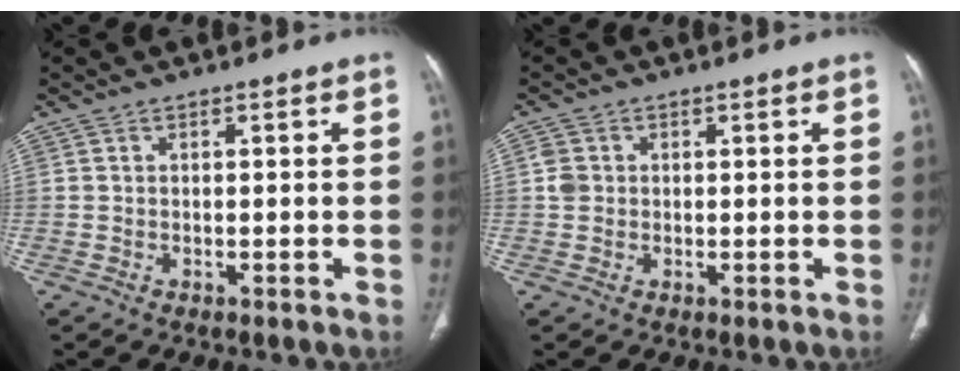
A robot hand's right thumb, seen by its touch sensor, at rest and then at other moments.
{"total": 2.4, "force": [0.1, 2.2, 0.9], "torque": [-0.011, 0.006, 0.000]}